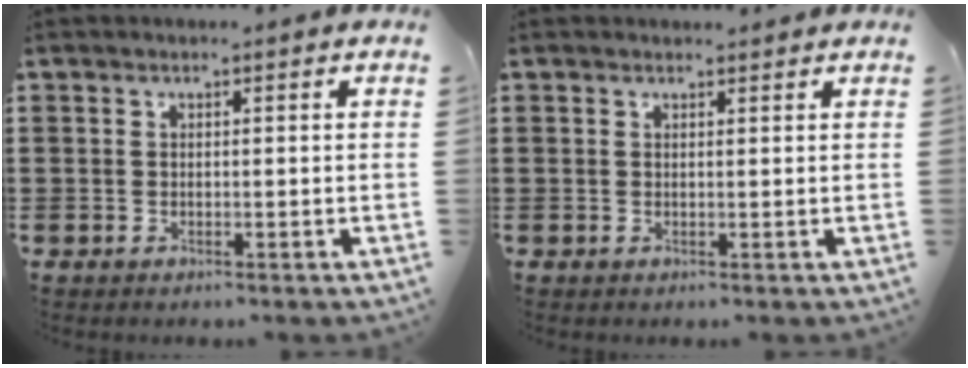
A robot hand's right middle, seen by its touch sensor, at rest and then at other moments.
{"total": 0.9, "force": [0.9, 0.0, 0.0], "torque": [-0.001, 0.000, 0.017]}